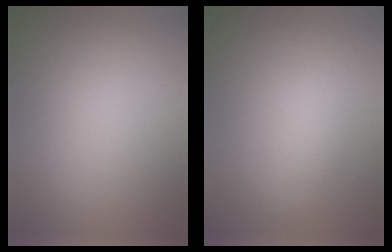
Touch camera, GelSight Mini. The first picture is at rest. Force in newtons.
{"total": 2.0, "press": 2.0, "slide": 0.1}